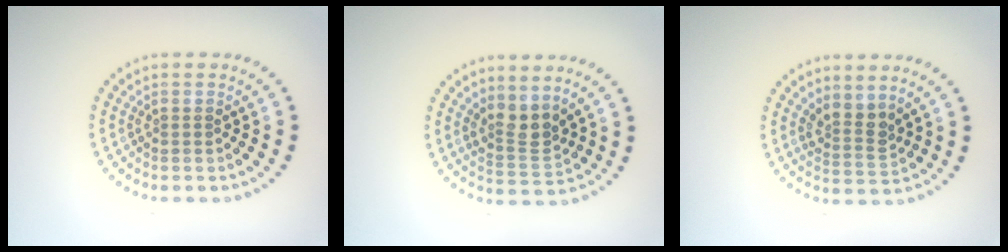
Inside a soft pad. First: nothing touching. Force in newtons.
{"total": 2.6, "press": 2.0, "slide": 1.6}
{"total": 2.5, "press": 1.9, "slide": 1.7}